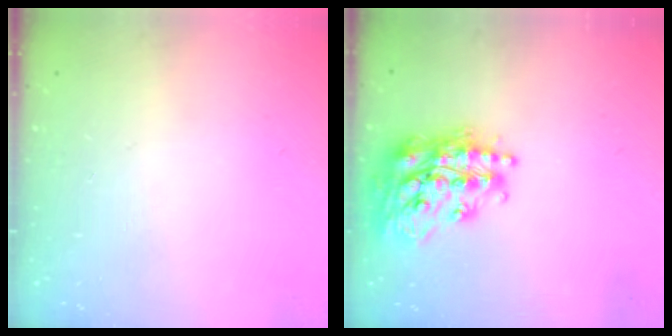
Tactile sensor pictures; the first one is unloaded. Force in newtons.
{"total": 20.7, "press": 20.6, "slide": 1.6}